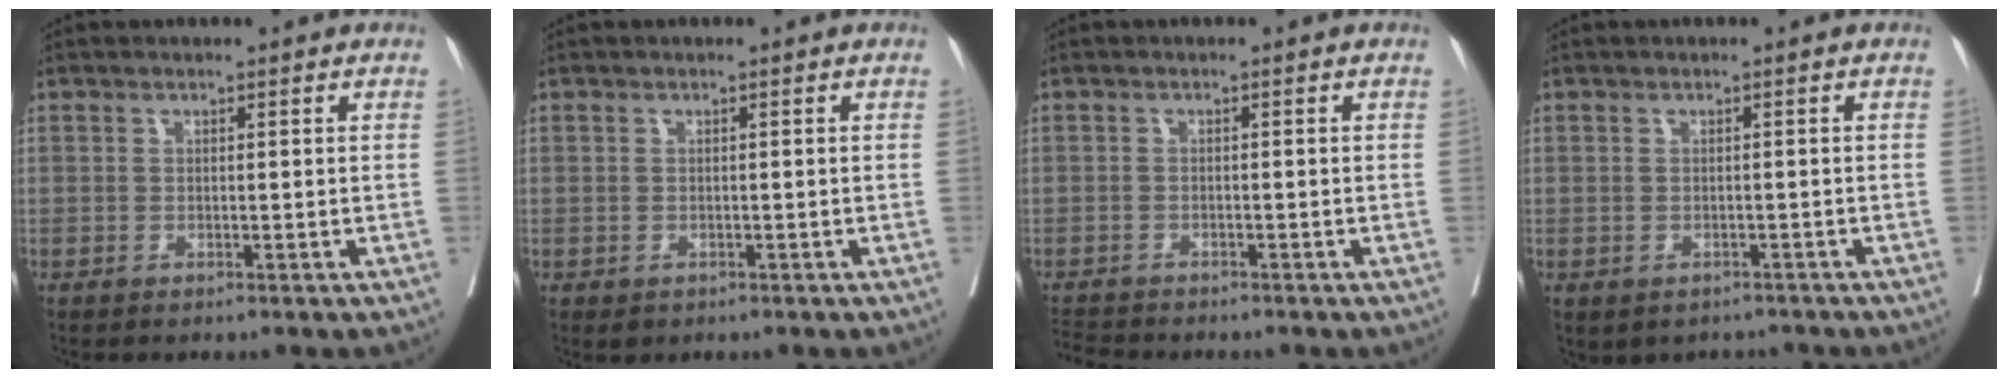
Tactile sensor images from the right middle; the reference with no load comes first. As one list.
[{"total": 1.0, "force": [-0.4, 0.8, 0.4], "torque": [-0.007, 0.001, 0.001]}, {"total": 3.6, "force": [-3.6, 0.2, 0.5], "torque": [-0.005, -0.014, -0.063]}, {"total": 3.5, "force": [-2.8, 2.1, 0.5], "torque": [0.003, 0.012, -0.034]}]